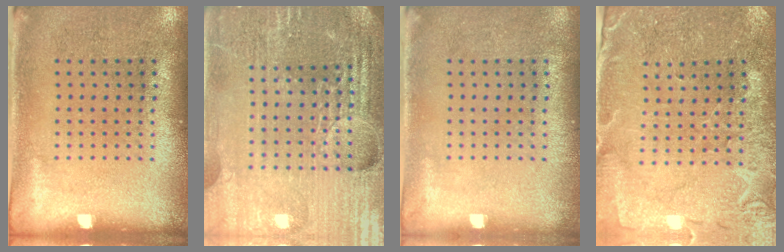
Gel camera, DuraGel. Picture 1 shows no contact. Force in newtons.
{"total": 5.8, "press": 5.2, "slide": 2.6}
{"total": 0.0}
{"total": 1.0, "press": 1.0, "slide": 0.2}